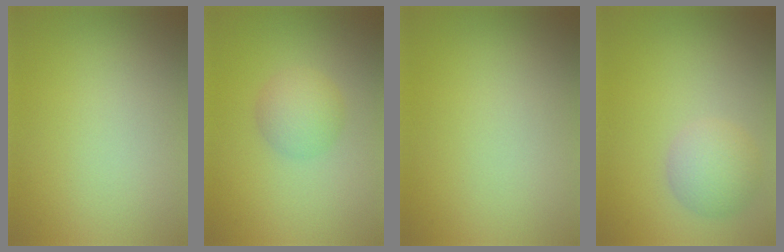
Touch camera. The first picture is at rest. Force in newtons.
{"total": 2.6, "press": 2.6, "slide": 0.1}
{"total": 0.0}
{"total": 2.7, "press": 2.7, "slide": 0.2}